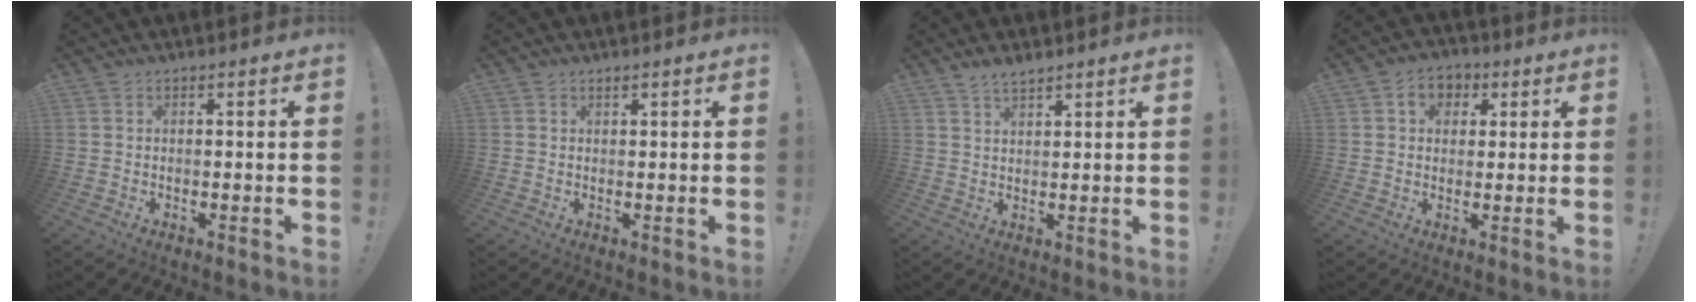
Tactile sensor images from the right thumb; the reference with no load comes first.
{"total": 0.7, "force": [0.6, 0.1, 0.3], "torque": [-0.004, -0.001, 0.011]}
{"total": 3.3, "force": [2.8, 0.8, 1.4], "torque": [-0.019, -0.019, 0.049]}
{"total": 6.4, "force": [2.1, 5.1, 3.4], "torque": [-0.051, 0.003, 0.038]}